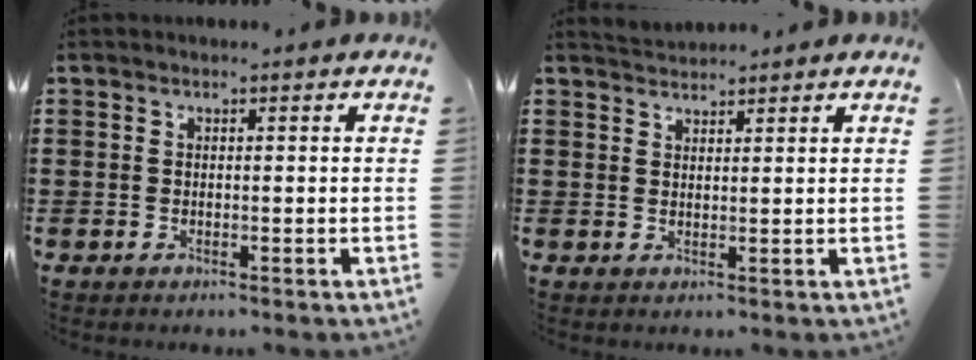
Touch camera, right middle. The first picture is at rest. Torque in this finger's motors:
{"motor_torque": [-0.07, -0.18, -0.07, -0.03]}